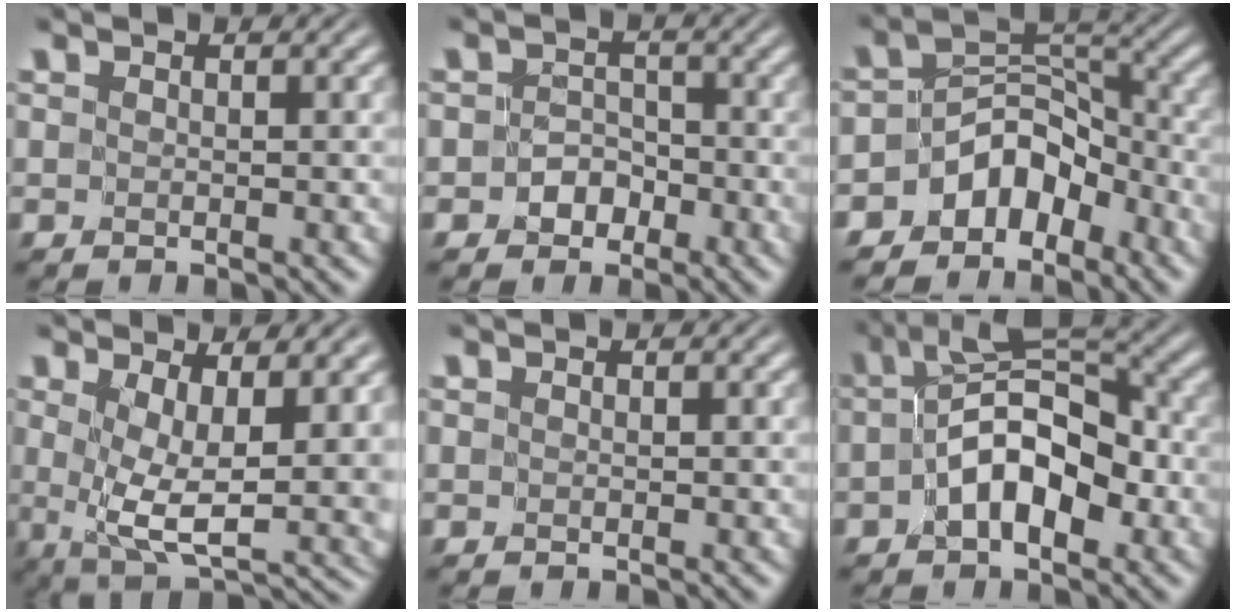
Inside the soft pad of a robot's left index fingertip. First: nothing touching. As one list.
[{"total": 2.0, "force": [-1.1, 1.6, 0.3], "torque": [0.021, 0.008, -0.027]}, {"total": 5.6, "force": [-3.8, 3.5, 2.2], "torque": [-0.005, 0.008, -0.073]}, {"total": 8.0, "force": [1.6, 3.1, 7.2], "torque": [-0.131, -0.019, 0.035]}, {"total": 0.0}, {"total": 7.2, "force": [-1.2, 3.7, 6.1], "torque": [-0.104, 0.013, -0.026]}]